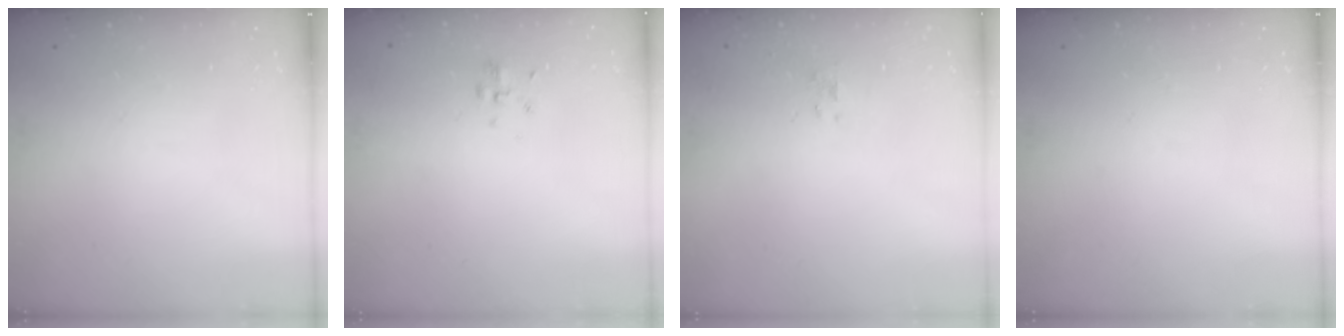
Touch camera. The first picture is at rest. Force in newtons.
{"total": 1.9, "press": 1.6, "slide": 0.9}
{"total": 0.8, "press": 0.5, "slide": 0.6}
{"total": 0.0}